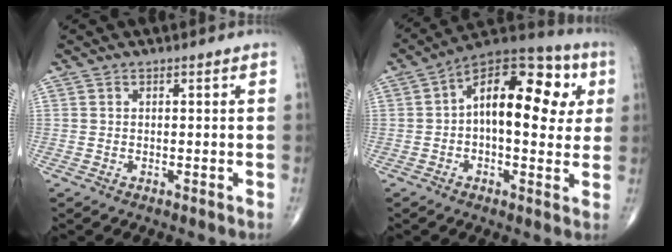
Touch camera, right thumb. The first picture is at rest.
{"total": 18.8, "force": [3.1, 9.7, 15.8], "torque": [-0.202, 0.030, 0.032]}